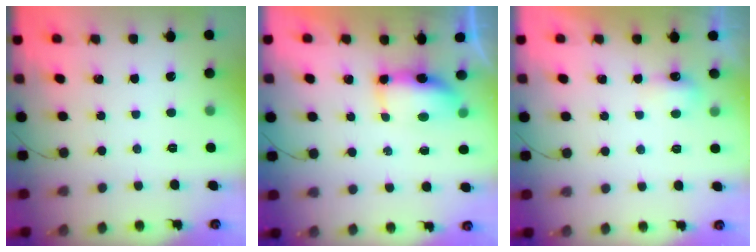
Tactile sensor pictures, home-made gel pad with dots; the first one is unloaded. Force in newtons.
{"total": 7.4, "press": 7.0, "slide": 2.3}
{"total": 4.3, "press": 4.2, "slide": 0.9}